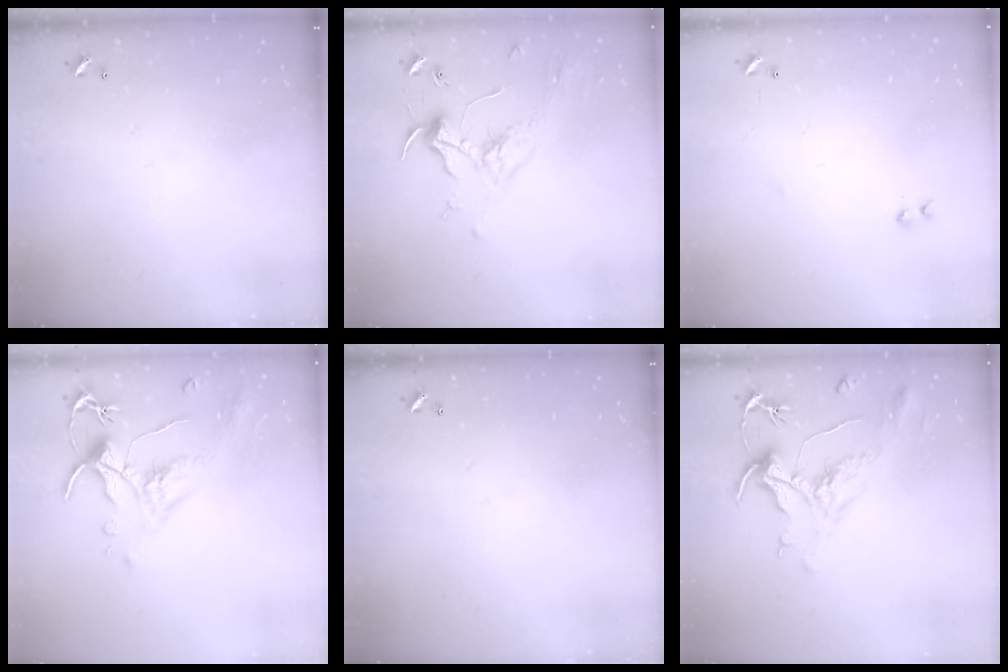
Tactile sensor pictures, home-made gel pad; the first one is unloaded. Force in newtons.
{"total": 1.8, "press": 1.6, "slide": 0.8}
{"total": 7.7, "press": 7.6, "slide": 0.7}
{"total": 1.5, "press": 1.0, "slide": 1.1}
{"total": 0.0}
{"total": 2.2, "press": 1.7, "slide": 1.3}